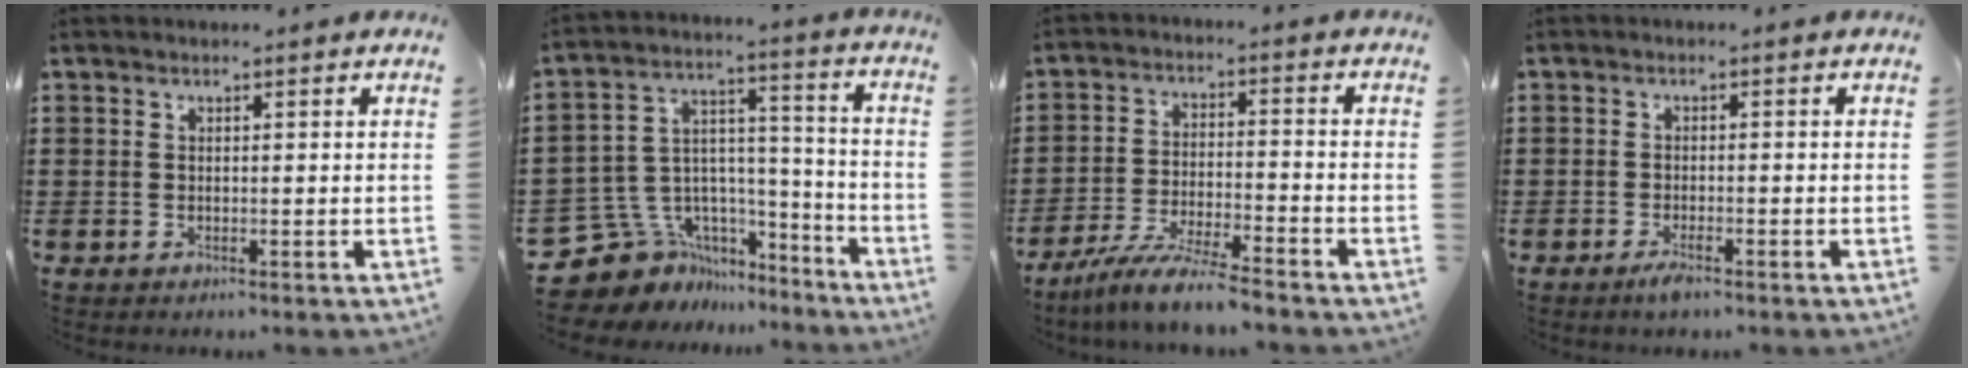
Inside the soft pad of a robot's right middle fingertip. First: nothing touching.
{"total": 8.7, "force": [-6.0, 6.3, 0.4], "torque": [-0.047, -0.006, -0.111]}
{"total": 7.4, "force": [-6.7, -0.3, 3.1], "torque": [-0.062, -0.008, -0.128]}
{"total": 1.2, "force": [-0.8, 0.2, 0.8], "torque": [-0.018, -0.007, -0.014]}